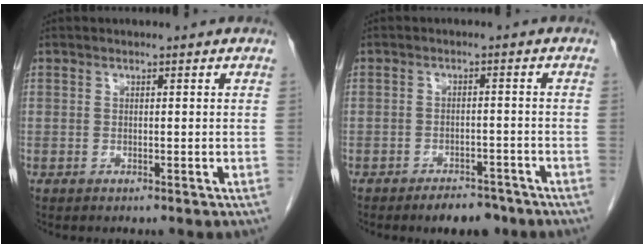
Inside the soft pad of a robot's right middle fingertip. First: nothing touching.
{"total": 4.8, "force": [-3.8, 1.8, 2.2], "torque": [-0.032, -0.001, -0.052]}